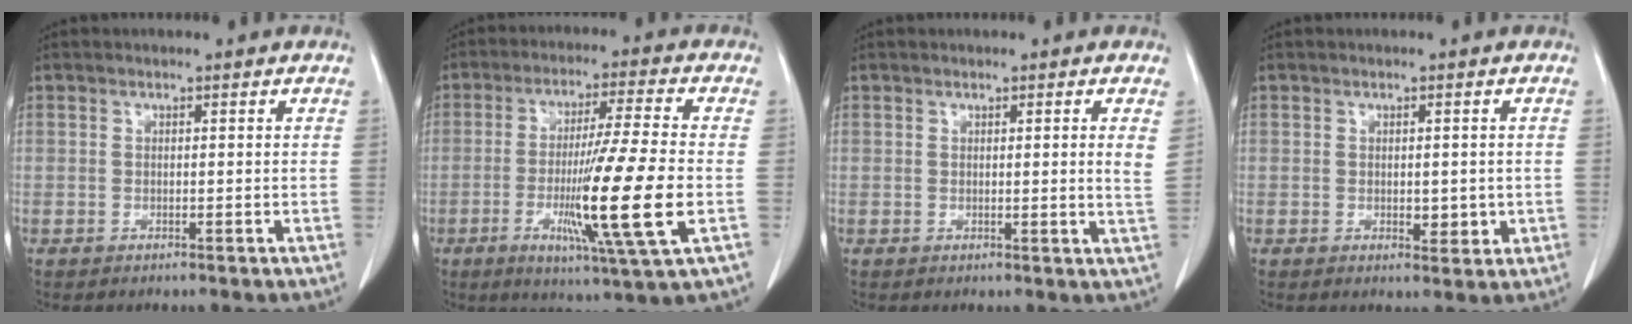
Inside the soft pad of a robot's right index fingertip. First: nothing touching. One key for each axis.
{"total": 15.2, "fx": -3.4, "fy": -1.3, "fz": 14.8, "tx": -0.267, "ty": -0.028, "tz": -0.064}
{"total": 2.4, "fx": 0.8, "fy": -0.3, "fz": 2.2, "tx": -0.032, "ty": -0.005, "tz": 0.008}
{"total": 2.9, "fx": -0.3, "fy": 1.5, "fz": 2.4, "tx": -0.030, "ty": -0.004, "tz": 0.002}